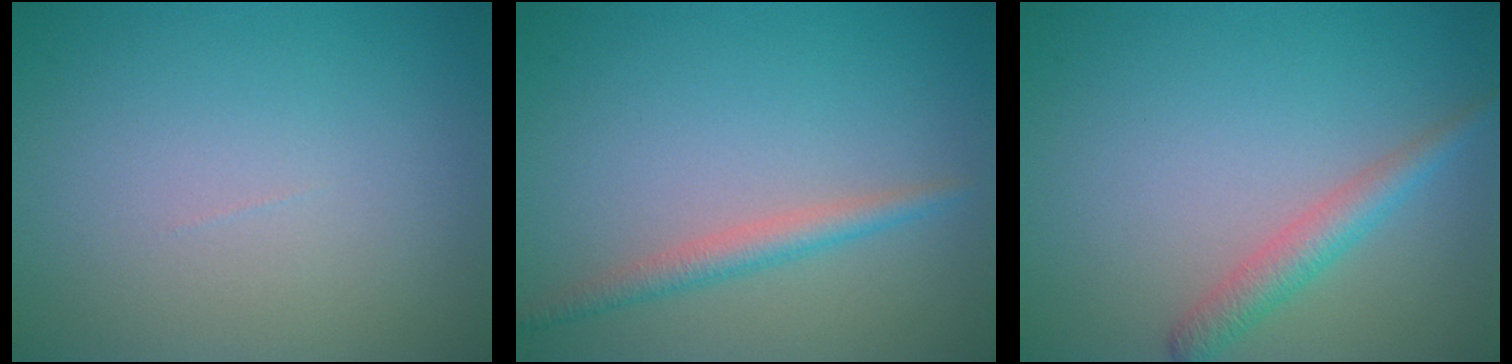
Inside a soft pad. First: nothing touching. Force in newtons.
{"total": 2.2, "press": 2.1, "slide": 0.0}
{"total": 2.5, "press": 2.5, "slide": 0.1}